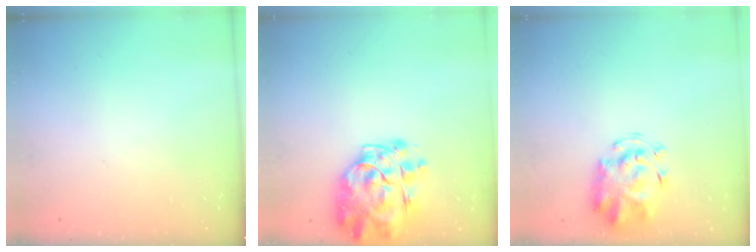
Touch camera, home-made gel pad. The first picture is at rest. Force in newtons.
{"total": 15.2, "press": 14.2, "slide": 5.3}
{"total": 4.3, "press": 4.2, "slide": 0.7}